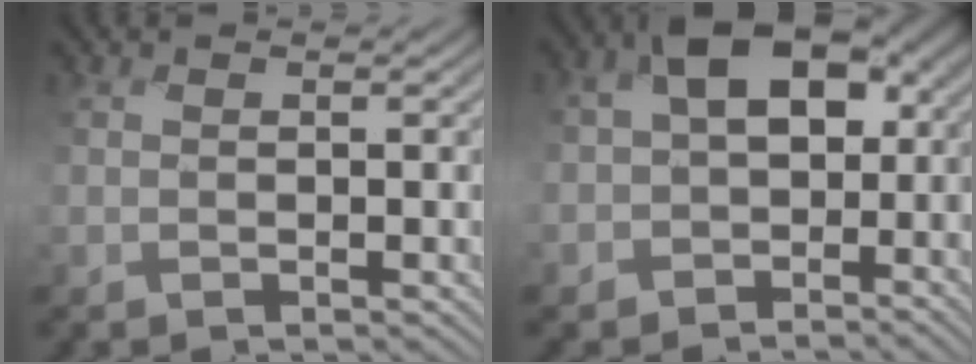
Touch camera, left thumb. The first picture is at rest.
{"total": 10.0, "force": [-1.1, 7.8, 6.2], "torque": [-0.118, -0.030, -0.027]}